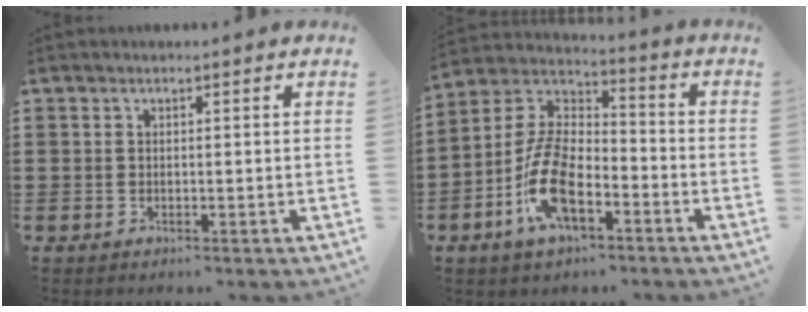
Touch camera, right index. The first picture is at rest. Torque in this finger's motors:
{"motor_torque": [1.78, 0.36, 1.05, 0.21]}